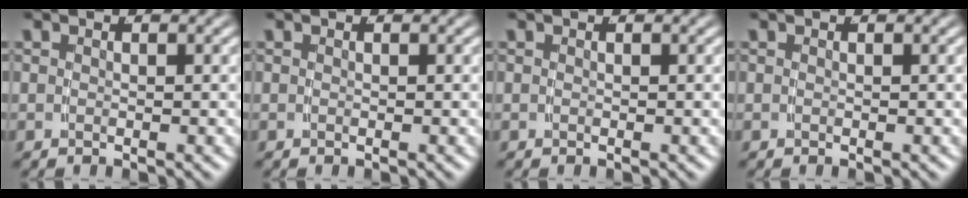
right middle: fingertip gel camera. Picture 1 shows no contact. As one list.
[{"total": 0.0}, {"total": 0.0}, {"total": 0.0}]